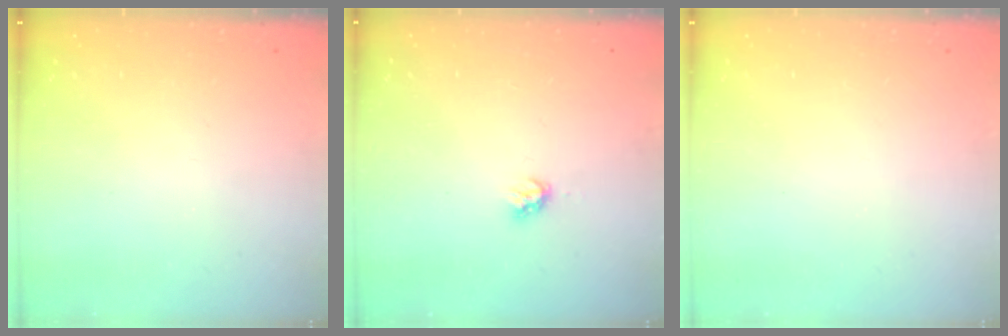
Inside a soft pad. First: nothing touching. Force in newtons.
{"total": 2.8, "press": 2.8, "slide": 0.2}
{"total": 0.0}